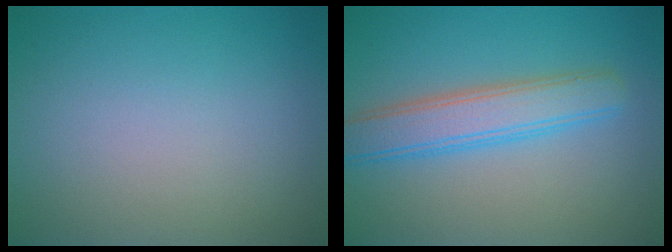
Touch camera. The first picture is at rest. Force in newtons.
{"total": 4.5, "press": 4.5, "slide": 0.1}